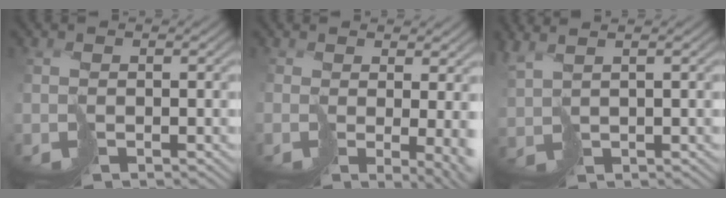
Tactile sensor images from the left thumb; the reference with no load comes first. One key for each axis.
{"total": 4.9, "fx": -0.6, "fy": 1.1, "fz": 4.8, "tx": -0.071, "ty": -0.023, "tz": 0.010}
{"total": 3.1, "fx": 2.1, "fy": 0.0, "fz": 2.3, "tx": -0.072, "ty": -0.001, "tz": 0.046}